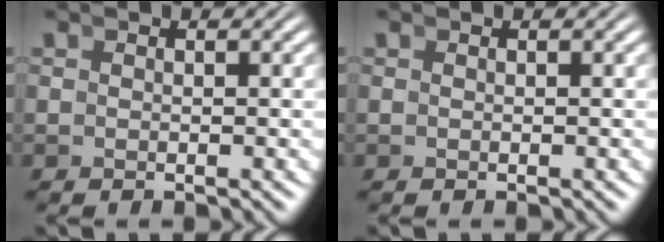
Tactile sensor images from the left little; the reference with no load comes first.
{"total": 0.0}